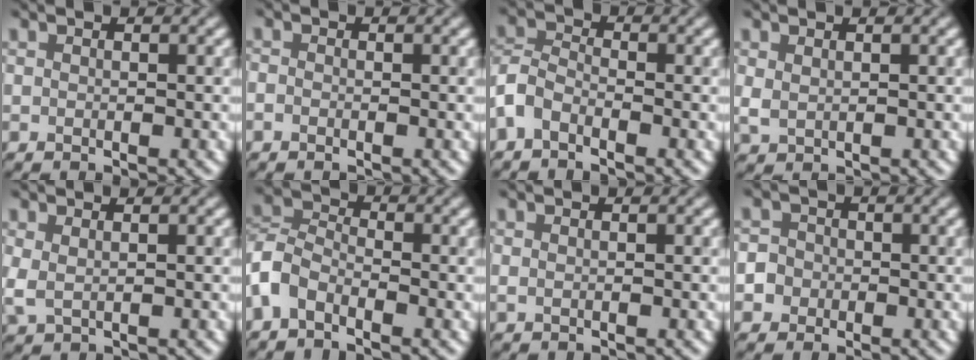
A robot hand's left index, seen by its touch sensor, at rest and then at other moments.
{"total": 0.7, "force": [-0.7, 0.1, -0.3], "torque": [0.007, -0.002, -0.012]}
{"total": 2.8, "force": [-2.2, 1.3, 1.1], "torque": [-0.025, 0.005, -0.054]}
{"total": 1.3, "force": [0.5, 0.9, 0.8], "torque": [-0.016, 0.001, 0.019]}
{"total": 1.9, "force": [0.6, 0.9, 1.5], "torque": [-0.031, 0.006, 0.019]}
{"total": 3.6, "force": [-2.6, 2.0, 1.5], "torque": [-0.032, 0.002, -0.065]}
{"total": 0.9, "force": [0.4, 0.4, 0.6], "torque": [-0.005, 0.002, 0.003]}
{"total": 2.5, "force": [-1.1, 2.2, -0.1], "torque": [0.028, 0.005, -0.029]}